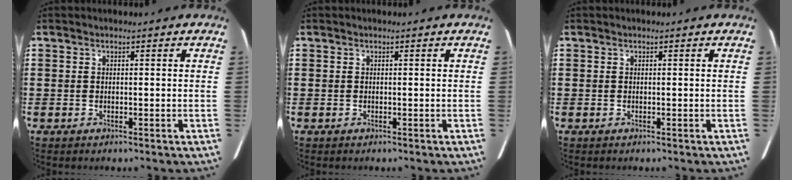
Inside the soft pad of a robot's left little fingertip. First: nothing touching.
{"total": 0.0}
{"total": 0.0}